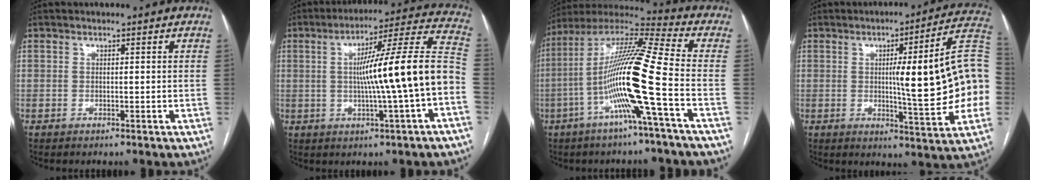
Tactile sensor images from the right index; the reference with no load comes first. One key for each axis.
{"total": 16.3, "fx": -1.9, "fy": -0.6, "fz": 16.1, "tx": -0.237, "ty": 0.022, "tz": -0.033}
{"total": 17.1, "fx": -4.8, "fy": -1.2, "fz": 16.4, "tx": -0.310, "ty": 0.002, "tz": -0.103}
{"total": 19.5, "fx": 0.0, "fy": 1.3, "fz": 19.5, "tx": -0.208, "ty": 0.024, "tz": 0.001}